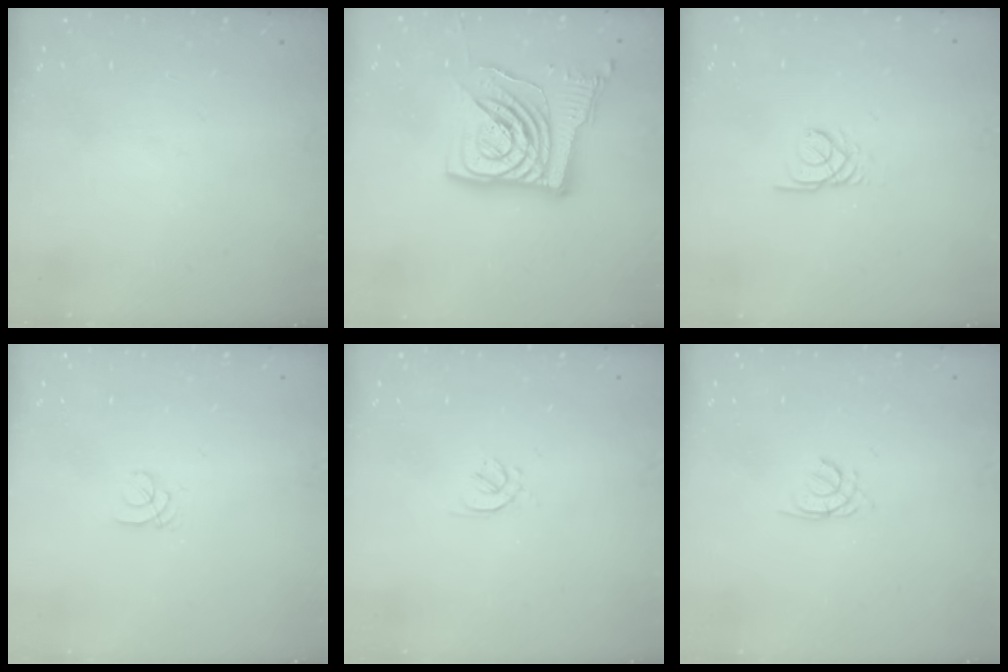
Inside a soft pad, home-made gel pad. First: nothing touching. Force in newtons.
{"total": 16.6, "press": 16.4, "slide": 2.1}
{"total": 2.4, "press": 2.4, "slide": 0.3}
{"total": 1.0, "press": 1.0, "slide": 0.1}
{"total": 1.5, "press": 1.4, "slide": 0.6}
{"total": 1.3, "press": 1.2, "slide": 0.4}